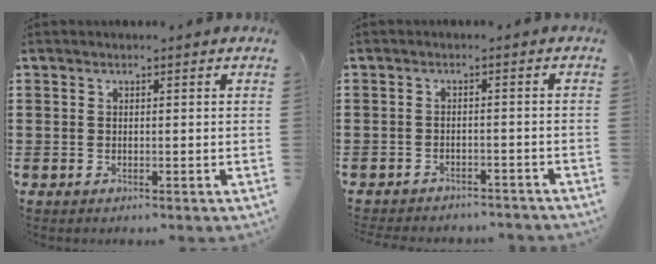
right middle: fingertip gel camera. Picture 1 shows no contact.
{"total": 2.2, "force": [-2.2, 0.3, 0.0], "torque": [-0.007, 0.000, -0.046]}